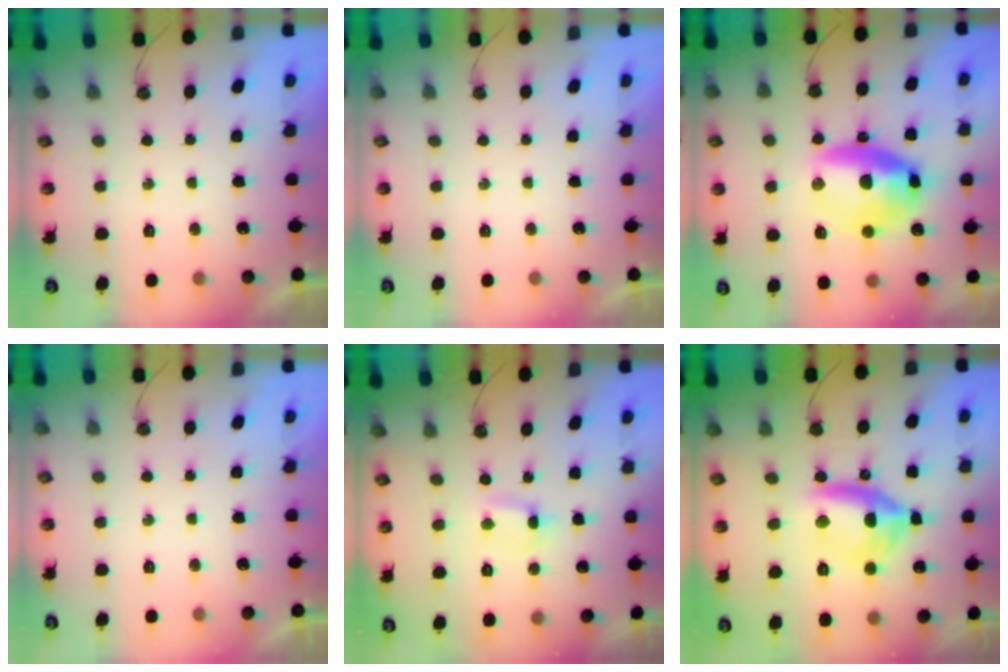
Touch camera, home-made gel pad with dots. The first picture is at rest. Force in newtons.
{"total": 0.0}
{"total": 16.8, "press": 16.3, "slide": 4.2}
{"total": 0.0}
{"total": 0.6, "press": 0.4, "slide": 0.4}
{"total": 12.0, "press": 11.8, "slide": 2.0}